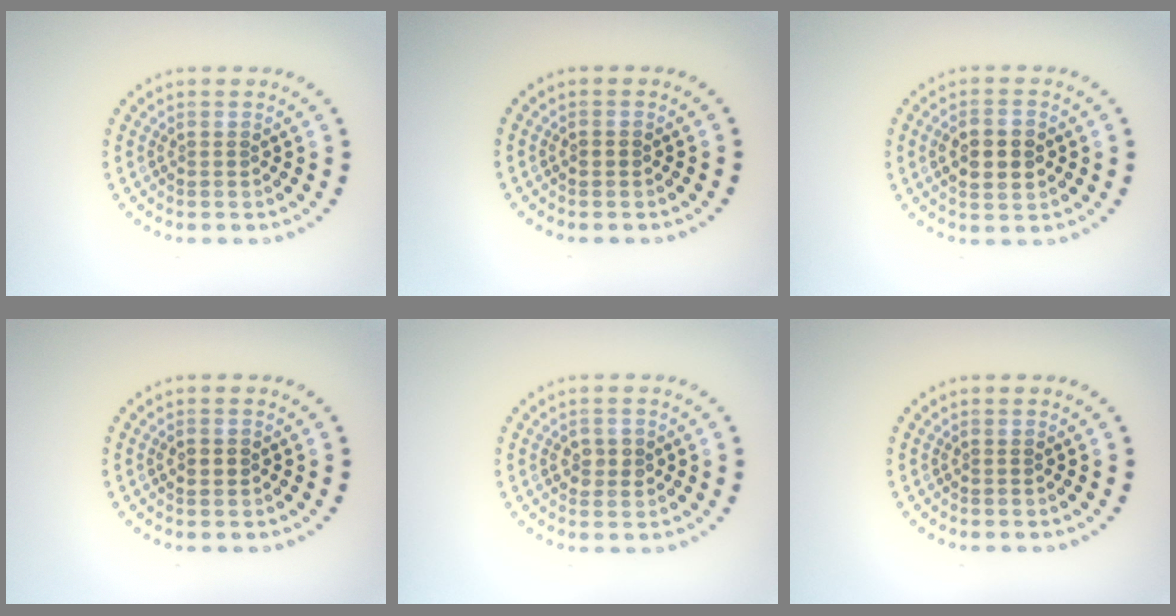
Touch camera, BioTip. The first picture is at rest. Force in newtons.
{"total": 0.9, "press": 0.9, "slide": 0.2}
{"total": 4.5, "press": 4.5, "slide": 0.2}
{"total": 1.4, "press": 1.4, "slide": 0.1}
{"total": 1.8, "press": 1.8, "slide": 0.1}
{"total": 0.0}